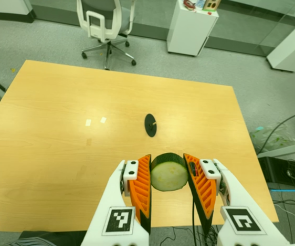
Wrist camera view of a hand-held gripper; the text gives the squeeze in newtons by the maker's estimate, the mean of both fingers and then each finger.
{"total": 12.6, "left": 11.4, "right": 13.8}